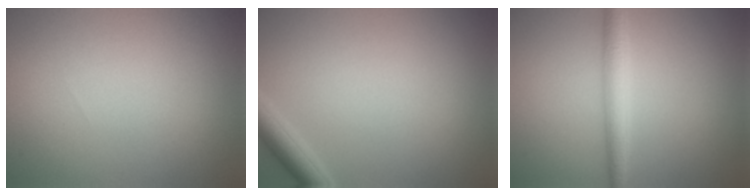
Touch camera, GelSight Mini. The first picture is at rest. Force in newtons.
{"total": 2.4, "press": 2.4, "slide": 0.2}
{"total": 3.0, "press": 3.0, "slide": 0.1}